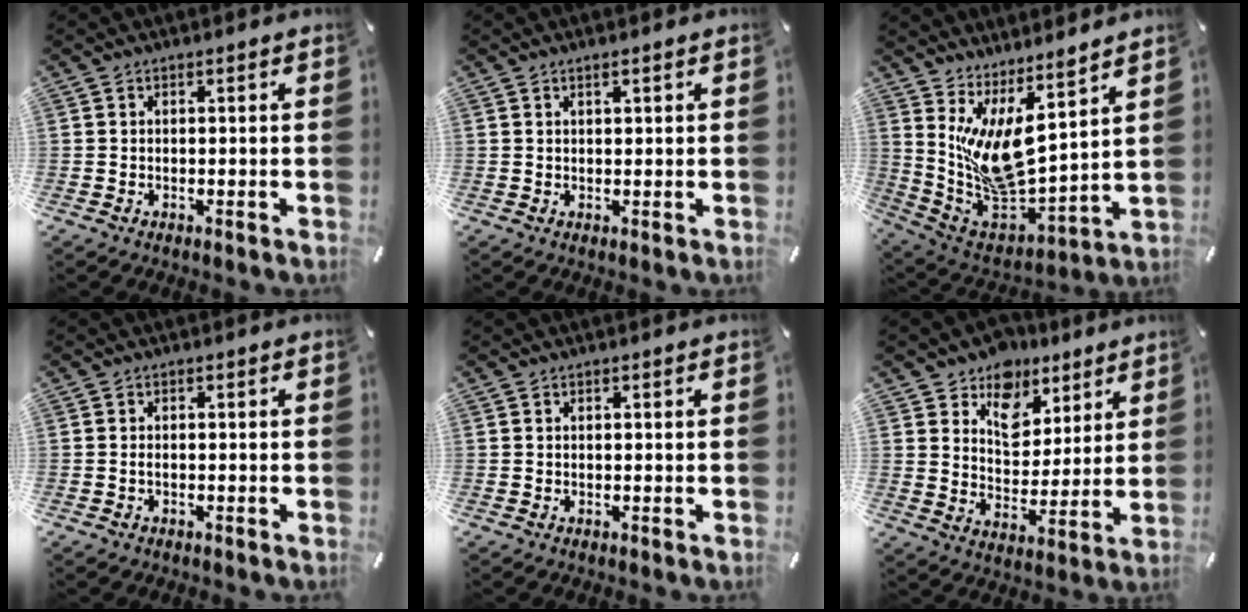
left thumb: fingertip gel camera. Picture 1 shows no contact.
{"total": 0.9, "force": [0.5, 0.3, 0.7], "torque": [-0.014, 0.001, 0.009]}
{"total": 12.1, "force": [5.6, 5.2, 9.4], "torque": [-0.209, -0.090, 0.103]}
{"total": 0.9, "force": [-0.3, 0.5, 0.6], "torque": [-0.013, 0.000, -0.007]}
{"total": 0.0}
{"total": 10.0, "force": [6.2, 7.5, 2.3], "torque": [-0.041, -0.055, 0.114]}